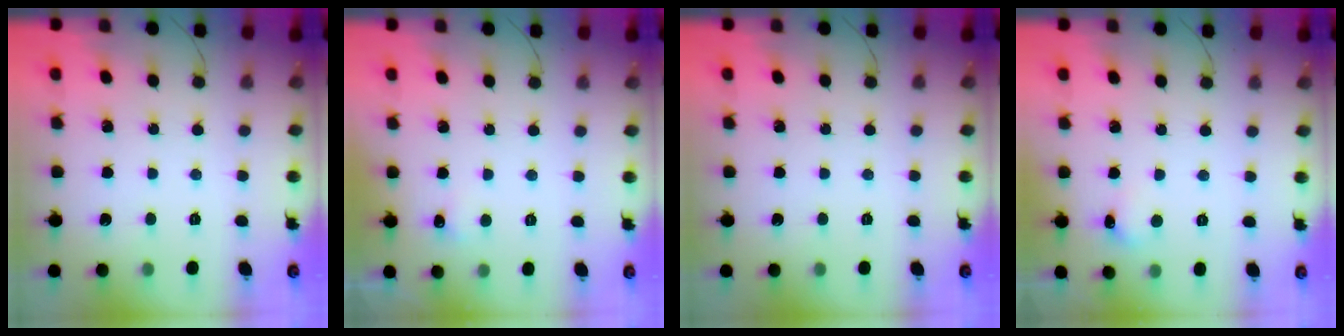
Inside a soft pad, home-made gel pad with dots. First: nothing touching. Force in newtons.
{"total": 10.6, "press": 3.1, "slide": 10.2}
{"total": 0.0}
{"total": 5.3, "press": 5.0, "slide": 1.5}